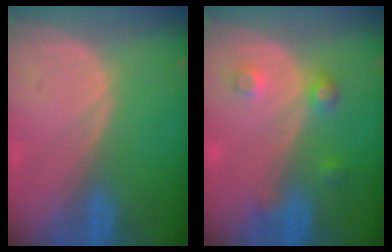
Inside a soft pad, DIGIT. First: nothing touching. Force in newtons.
{"total": 3.5, "press": 3.3, "slide": 1.2}